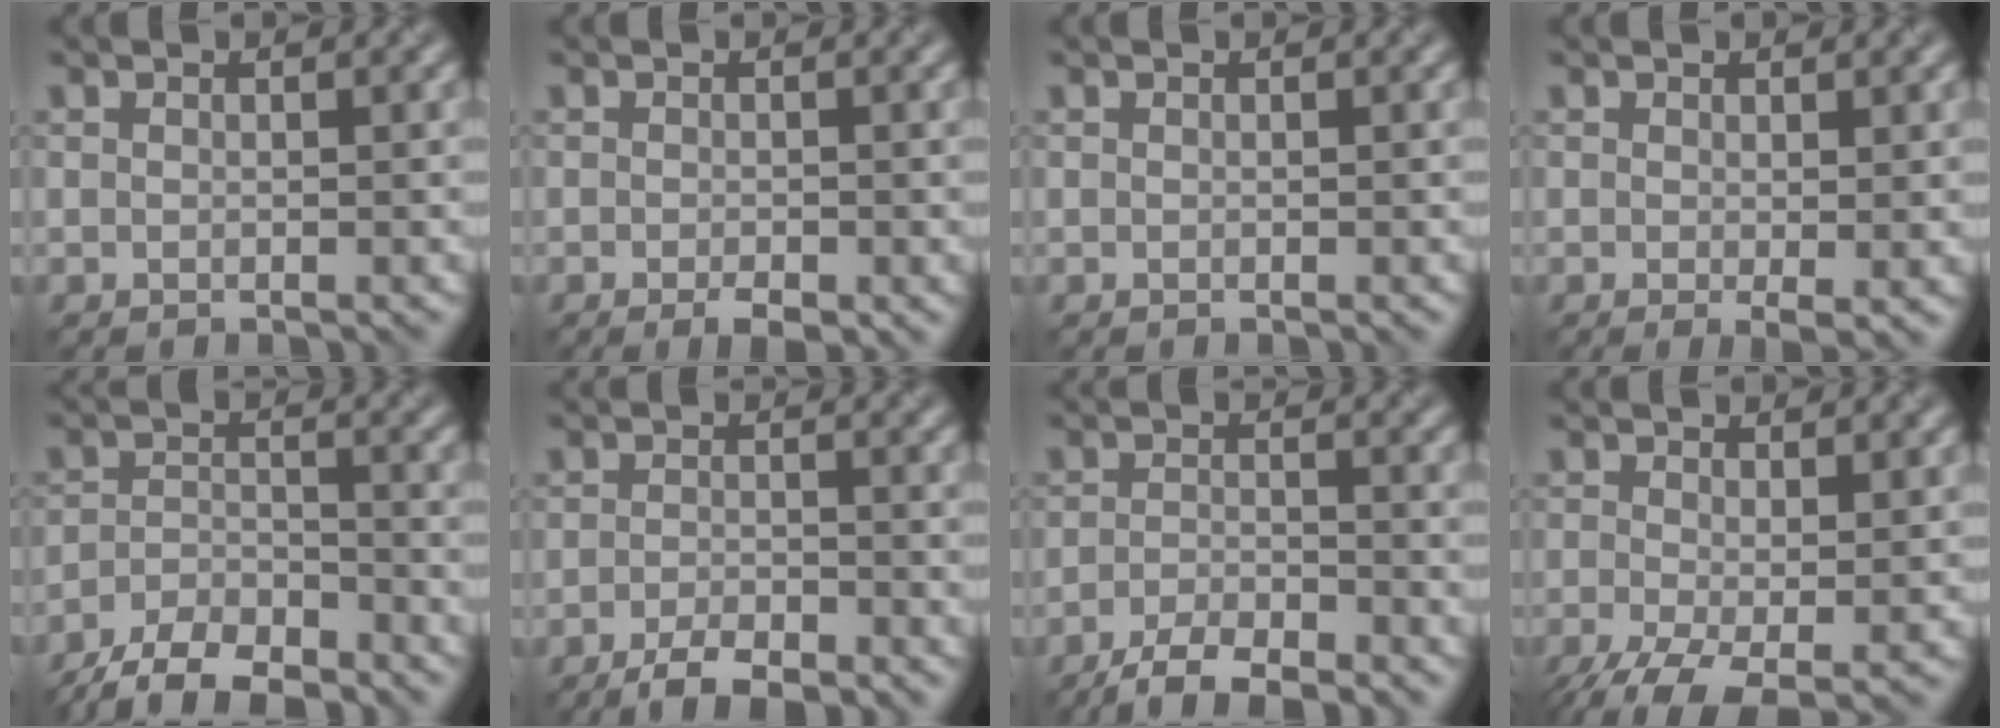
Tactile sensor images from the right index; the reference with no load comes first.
{"total": 1.9, "force": [-1.0, 0.6, 1.5], "torque": [-0.023, -0.004, -0.015]}
{"total": 0.0}
{"total": 1.3, "force": [0.0, 0.2, 1.3], "torque": [-0.019, -0.011, 0.000]}
{"total": 6.6, "force": [-5.5, 1.8, 3.0], "torque": [-0.052, -0.009, -0.105]}
{"total": 3.8, "force": [-2.7, 1.1, 2.5], "torque": [-0.046, -0.003, -0.049]}
{"total": 4.6, "force": [-3.7, 1.0, 2.6], "torque": [-0.048, -0.005, -0.071]}
{"total": 6.0, "force": [-2.7, 2.5, 4.7], "torque": [-0.109, -0.017, -0.049]}